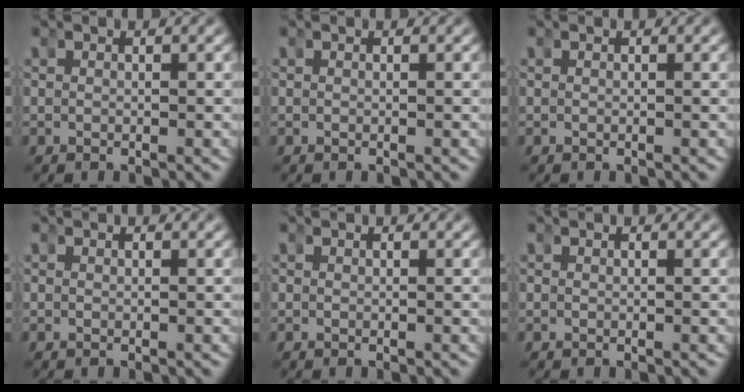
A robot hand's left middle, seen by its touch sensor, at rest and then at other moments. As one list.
[{"total": 0.0}, {"total": 0.0}, {"total": 0.0}, {"total": 0.0}, {"total": 0.0}]